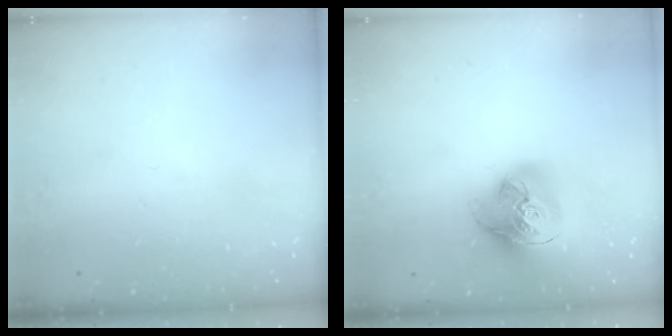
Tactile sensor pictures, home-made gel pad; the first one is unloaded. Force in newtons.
{"total": 17.3, "press": 17.2, "slide": 2.0}